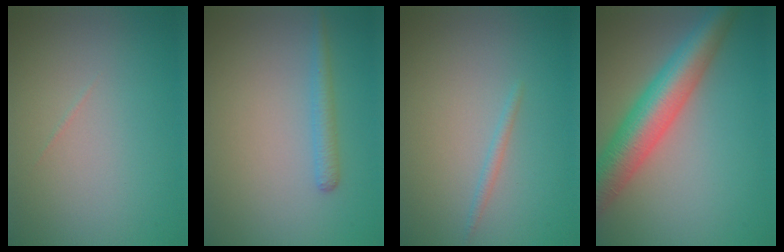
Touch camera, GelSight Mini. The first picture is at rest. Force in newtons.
{"total": 1.7, "press": 1.7, "slide": 0.1}
{"total": 0.8, "press": 0.8, "slide": 0.1}
{"total": 8.0, "press": 8.0, "slide": 0.3}